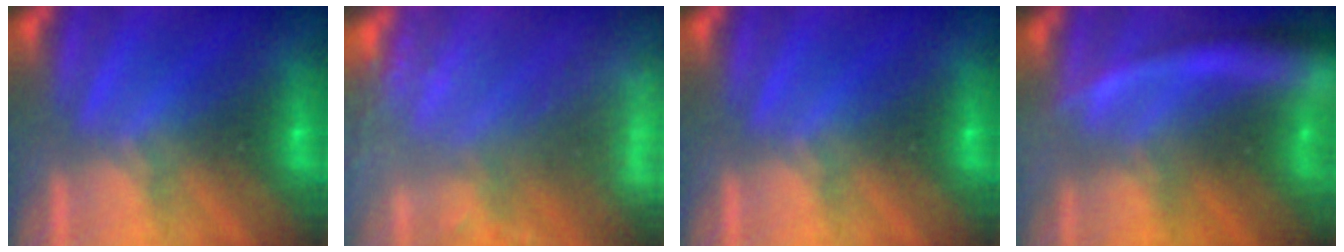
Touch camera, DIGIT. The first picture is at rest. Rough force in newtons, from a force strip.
{"total": 7.9}
{"total": 0.0}
{"total": 7.0}